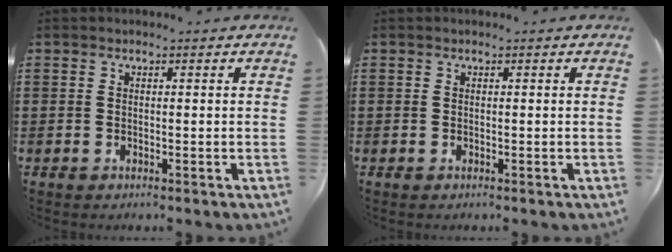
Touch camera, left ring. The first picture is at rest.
{"total": 0.0}